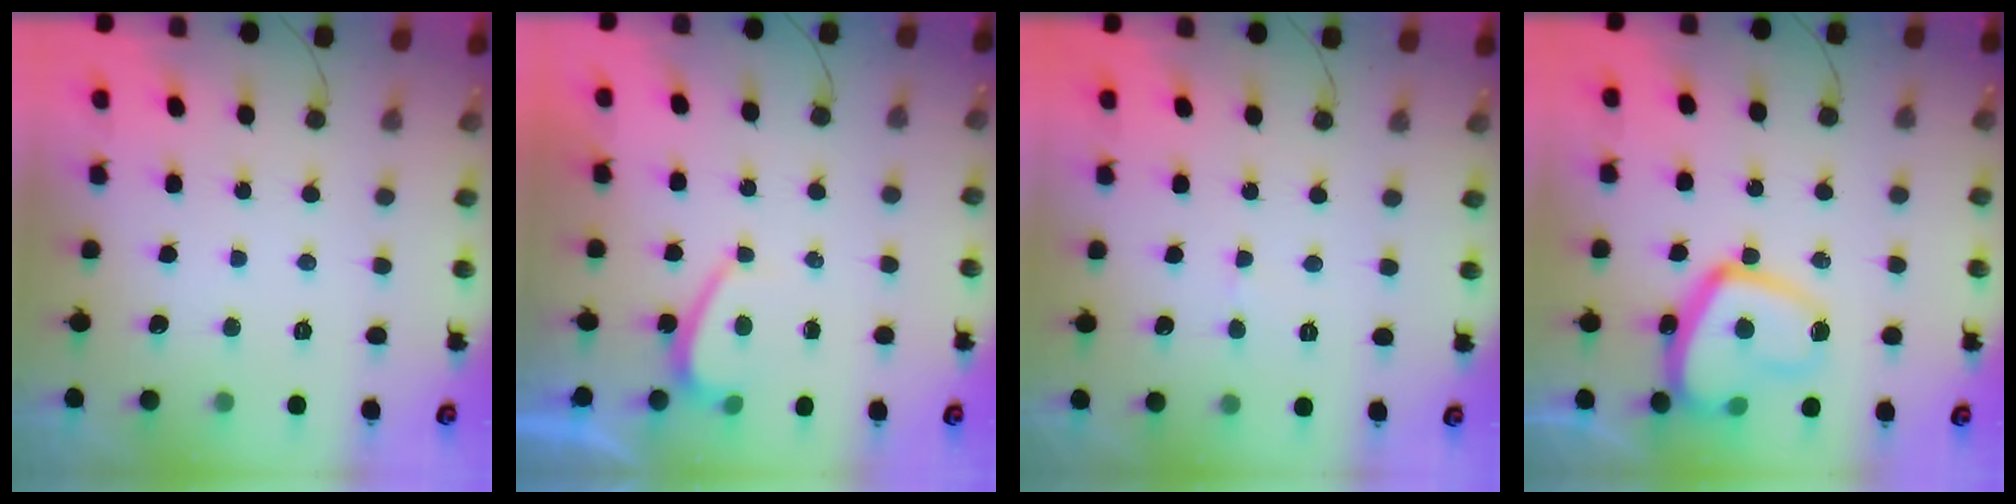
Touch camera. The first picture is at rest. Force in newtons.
{"total": 0.6, "press": 0.3, "slide": 0.5}
{"total": 2.6, "press": 2.6, "slide": 0.2}
{"total": 17.0, "press": 16.9, "slide": 1.7}